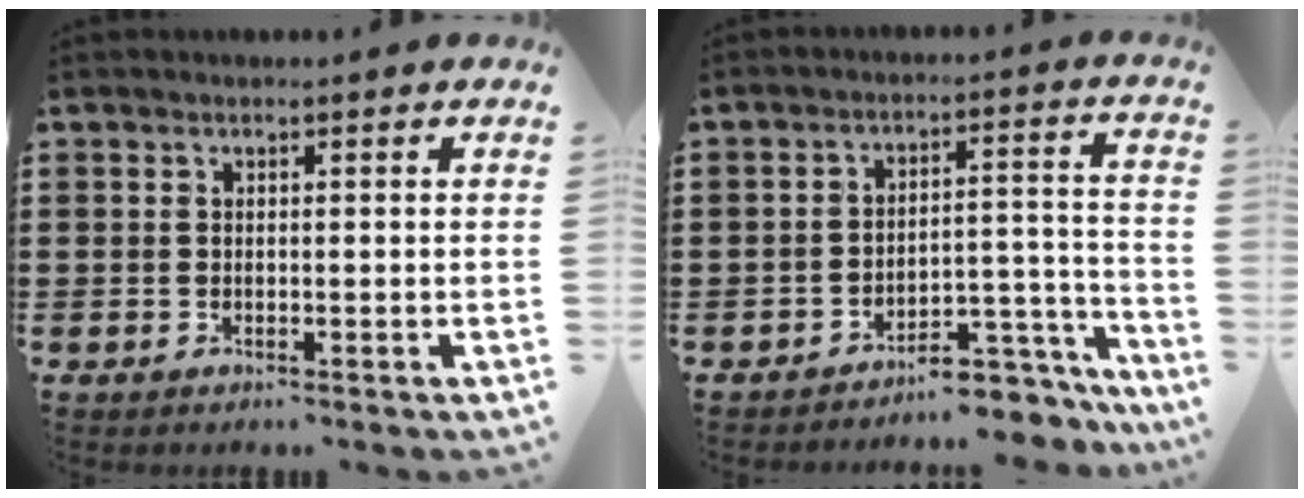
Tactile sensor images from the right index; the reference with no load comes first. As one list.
[{"total": 6.1, "force": [-5.7, 1.4, 1.7], "torque": [-0.024, 0.018, -0.110]}]